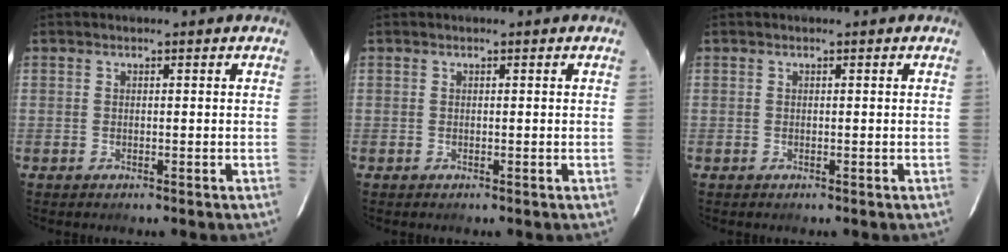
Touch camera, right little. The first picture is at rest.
{"total": 0.0}
{"total": 0.0}